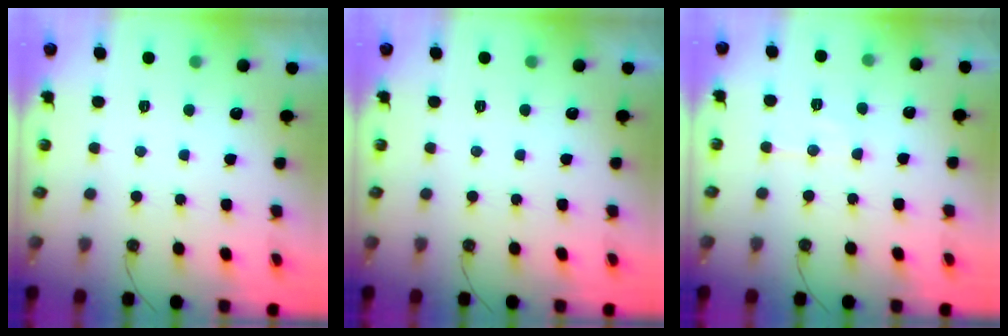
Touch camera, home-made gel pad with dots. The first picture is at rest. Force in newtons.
{"total": 0.0}
{"total": 6.8, "press": 6.8, "slide": 0.5}